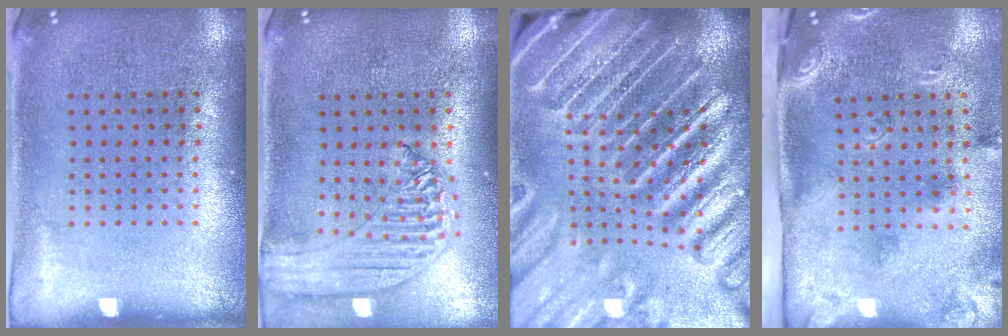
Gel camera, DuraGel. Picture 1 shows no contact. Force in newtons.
{"total": 1.7, "press": 1.6, "slide": 0.5}
{"total": 5.5, "press": 4.8, "slide": 2.7}
{"total": 3.0, "press": 1.8, "slide": 2.3}